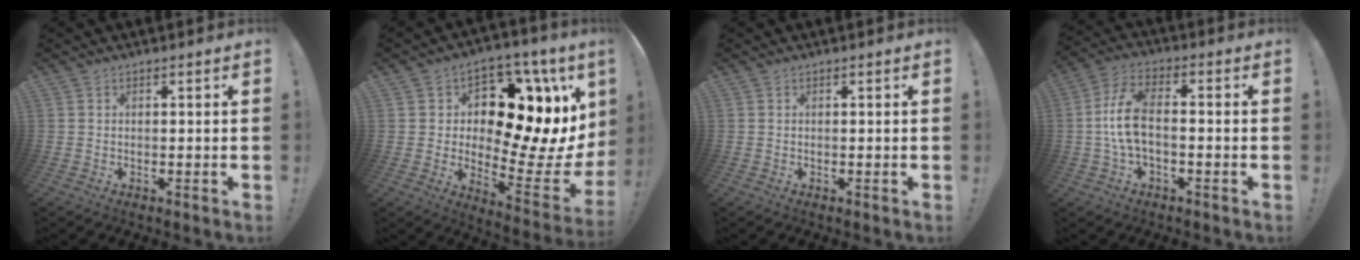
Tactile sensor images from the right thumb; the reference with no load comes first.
{"total": 13.8, "force": [1.6, 7.8, 11.3], "torque": [-0.139, -0.033, 0.029]}
{"total": 0.0}
{"total": 10.4, "force": [-1.2, 4.7, 9.2], "torque": [-0.188, 0.010, -0.019]}